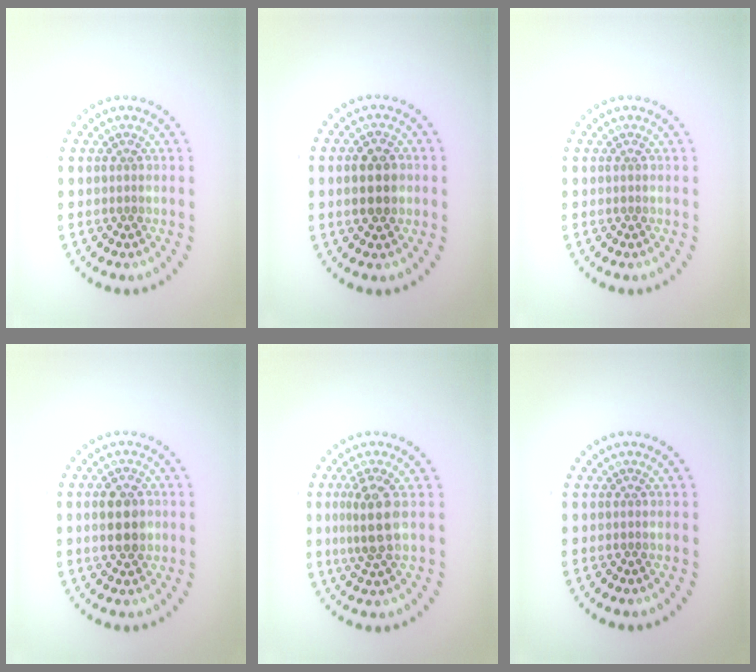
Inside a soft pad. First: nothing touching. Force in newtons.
{"total": 4.0, "press": 4.0, "slide": 0.2}
{"total": 0.0}
{"total": 3.8, "press": 3.8, "slide": 0.2}
{"total": 3.7, "press": 3.3, "slide": 1.7}
{"total": 0.0}